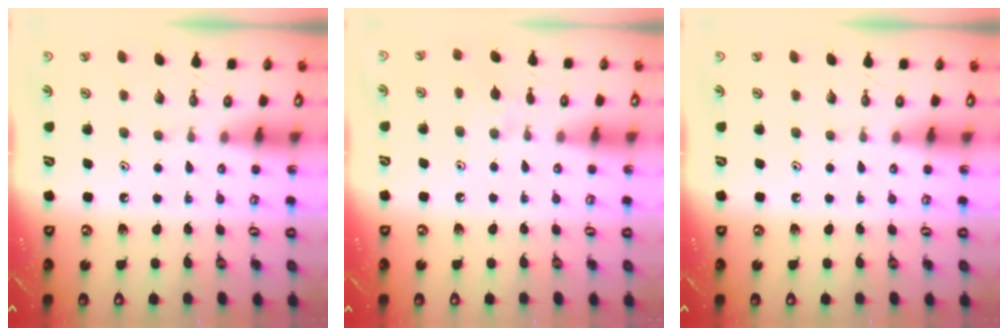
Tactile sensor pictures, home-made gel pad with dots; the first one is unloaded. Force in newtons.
{"total": 5.3, "press": 5.2, "slide": 0.9}
{"total": 0.0}